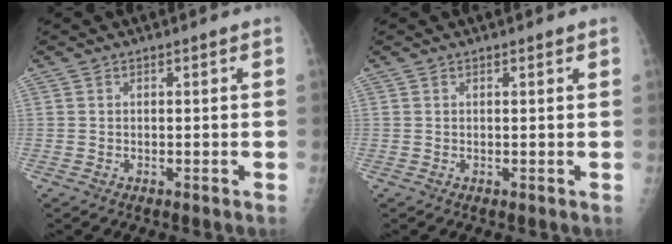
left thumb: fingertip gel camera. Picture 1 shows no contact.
{"total": 0.6, "force": [0.4, 0.1, 0.4], "torque": [-0.006, -0.002, 0.006]}